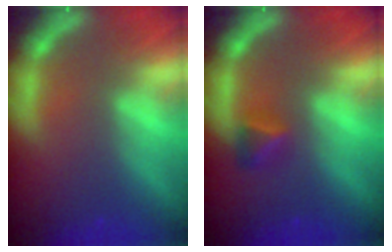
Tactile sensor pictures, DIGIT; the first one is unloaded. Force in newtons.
{"total": 1.9}